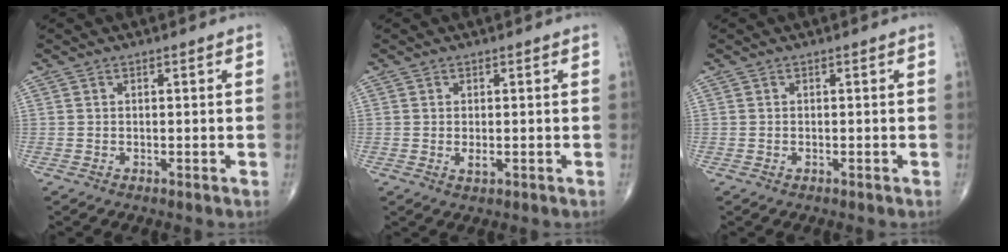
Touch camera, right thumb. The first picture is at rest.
{"total": 1.3, "force": [-0.2, 0.6, 1.2], "torque": [-0.023, -0.005, -0.003]}
{"total": 0.0}